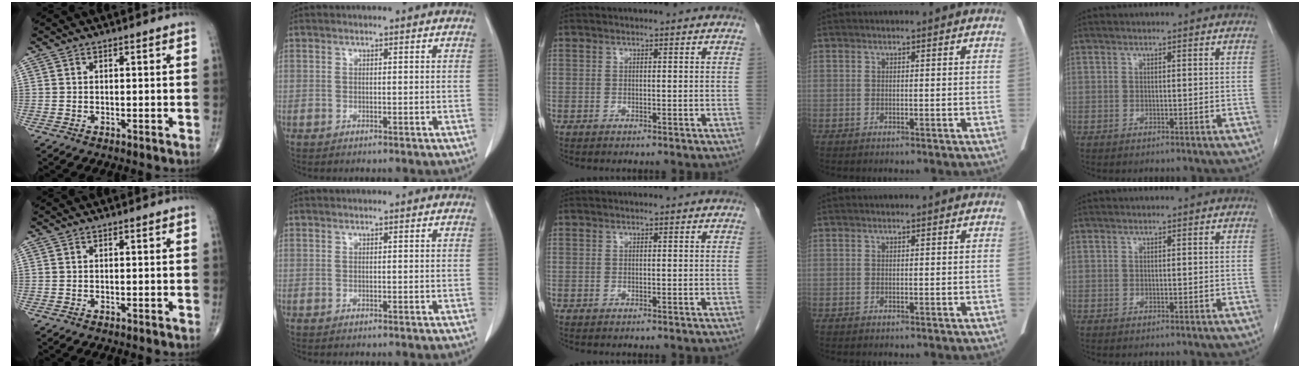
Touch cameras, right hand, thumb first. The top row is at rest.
{}